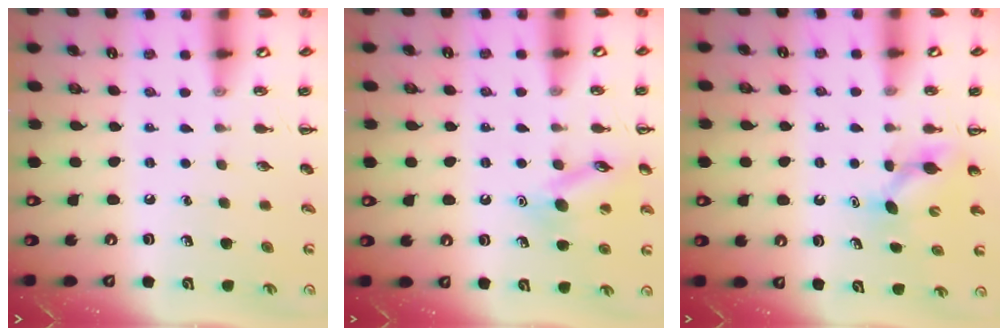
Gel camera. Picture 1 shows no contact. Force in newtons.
{"total": 11.8, "press": 11.7, "slide": 1.6}
{"total": 4.3, "press": 4.1, "slide": 1.2}